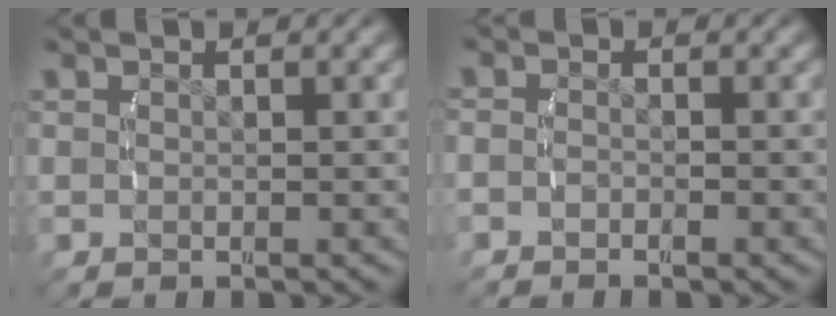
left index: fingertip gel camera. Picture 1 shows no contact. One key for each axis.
{"total": 1.3, "fx": -1.0, "fy": 0.8, "fz": 0.2, "tx": -0.015, "ty": -0.008, "tz": -0.018}